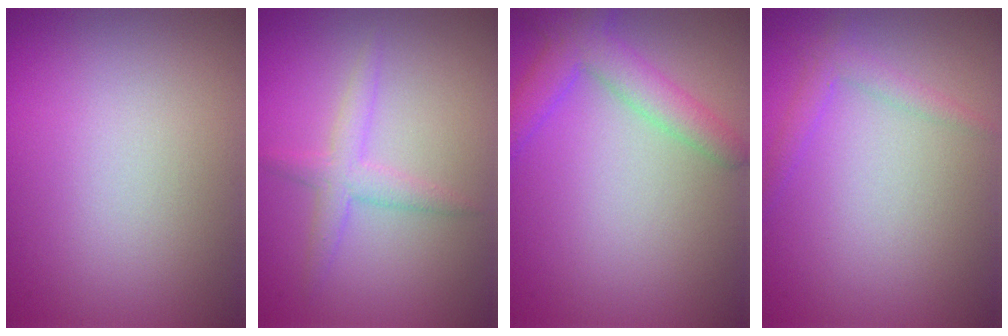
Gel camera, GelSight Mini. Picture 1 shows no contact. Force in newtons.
{"total": 2.2, "press": 2.2, "slide": 0.2}
{"total": 3.9, "press": 3.9, "slide": 0.2}
{"total": 1.6, "press": 1.6, "slide": 0.1}